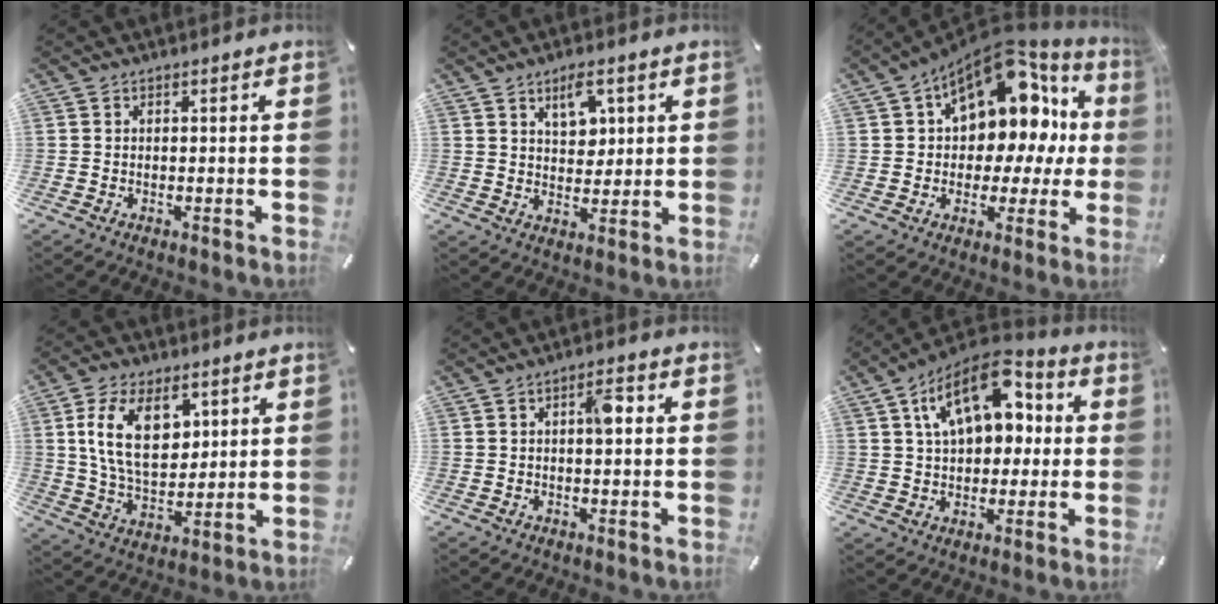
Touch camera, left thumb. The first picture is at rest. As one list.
[{"total": 6.7, "force": [3.5, 4.5, 3.5], "torque": [-0.044, -0.007, 0.057]}, {"total": 16.3, "force": [7.5, 9.9, 10.5], "torque": [-0.145, -0.065, 0.126]}, {"total": 13.9, "force": [5.1, 8.7, 9.5], "torque": [-0.202, 0.000, 0.090]}, {"total": 4.9, "force": [0.9, 2.0, 4.4], "torque": [-0.066, 0.003, 0.007]}, {"total": 16.4, "force": [6.0, 10.5, 11.0], "torque": [-0.191, -0.016, 0.108]}]